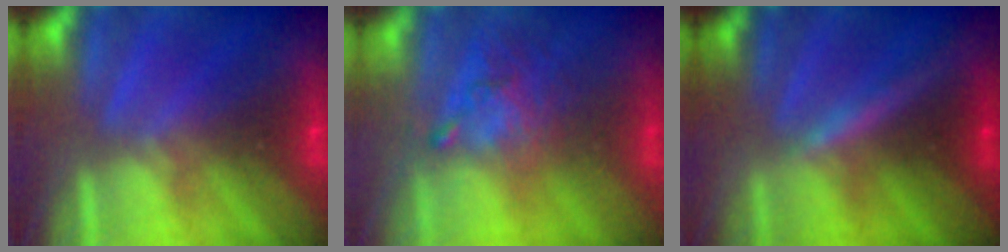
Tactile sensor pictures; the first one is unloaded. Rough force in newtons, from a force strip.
{"total": 3.8}
{"total": 3.1}